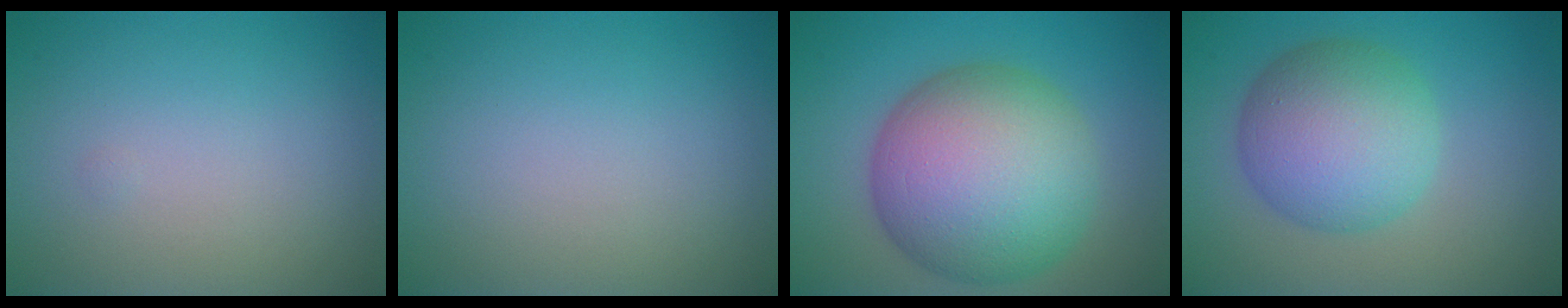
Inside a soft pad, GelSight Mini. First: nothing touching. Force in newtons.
{"total": 0.0}
{"total": 13.3, "press": 13.3, "slide": 0.4}
{"total": 7.7, "press": 7.7, "slide": 0.2}